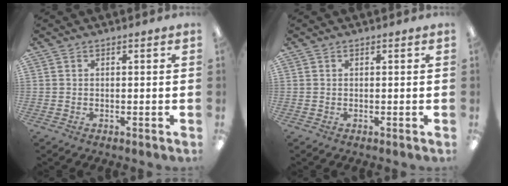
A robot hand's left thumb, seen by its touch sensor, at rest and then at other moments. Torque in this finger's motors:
{"motor_torque": [0.00, 0.00, 0.14, -0.15, 0.00]}